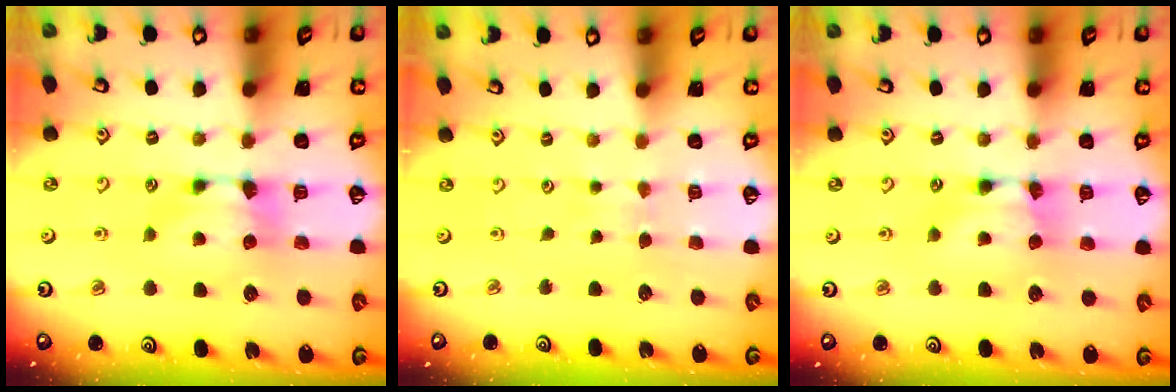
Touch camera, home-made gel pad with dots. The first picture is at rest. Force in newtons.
{"total": 3.8, "press": 3.8, "slide": 0.5}
{"total": 1.5, "press": 1.5, "slide": 0.2}